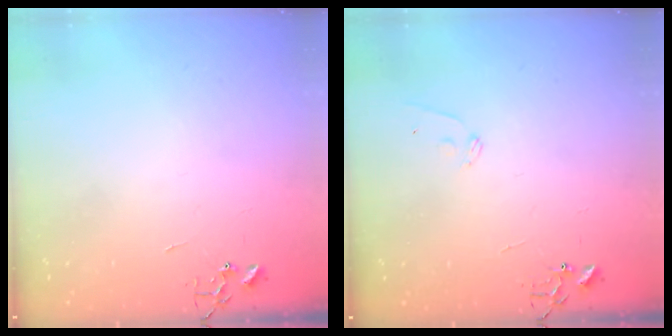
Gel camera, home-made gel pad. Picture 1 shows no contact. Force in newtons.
{"total": 7.1, "press": 7.0, "slide": 0.7}